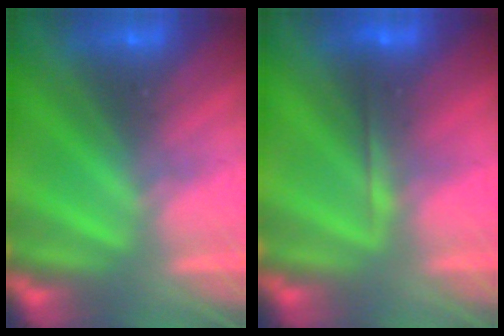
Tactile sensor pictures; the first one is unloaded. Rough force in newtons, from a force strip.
{"total": 1.8}